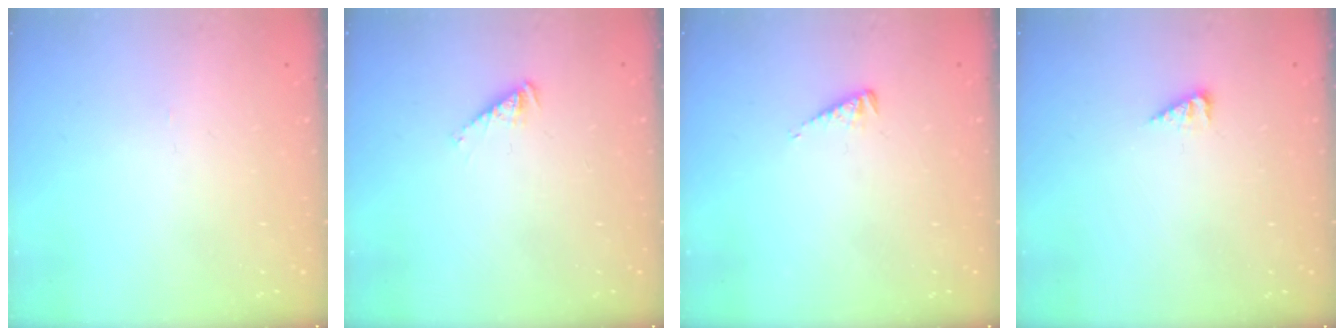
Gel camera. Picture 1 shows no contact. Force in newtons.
{"total": 1.5, "press": 1.5, "slide": 0.3}
{"total": 3.3, "press": 3.3, "slide": 0.3}
{"total": 2.7, "press": 2.7, "slide": 0.4}